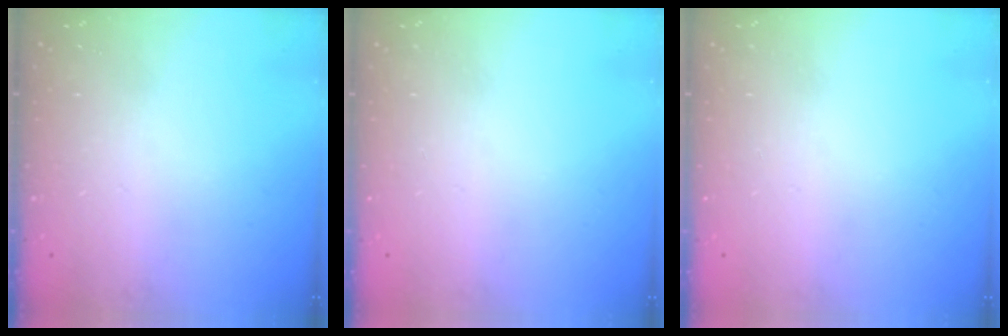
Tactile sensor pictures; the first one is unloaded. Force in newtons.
{"total": 0.0}
{"total": 0.0}